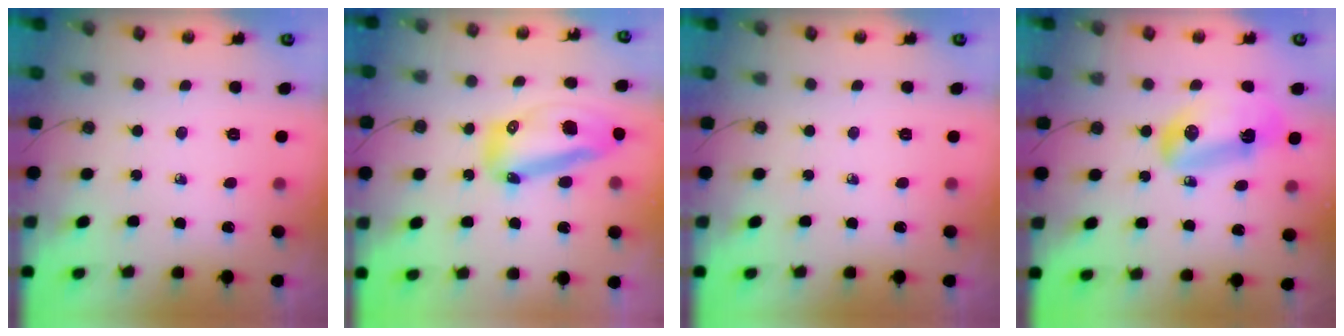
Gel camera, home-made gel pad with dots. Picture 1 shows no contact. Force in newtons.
{"total": 13.3, "press": 13.2, "slide": 1.4}
{"total": 0.0}
{"total": 10.1, "press": 9.9, "slide": 2.2}